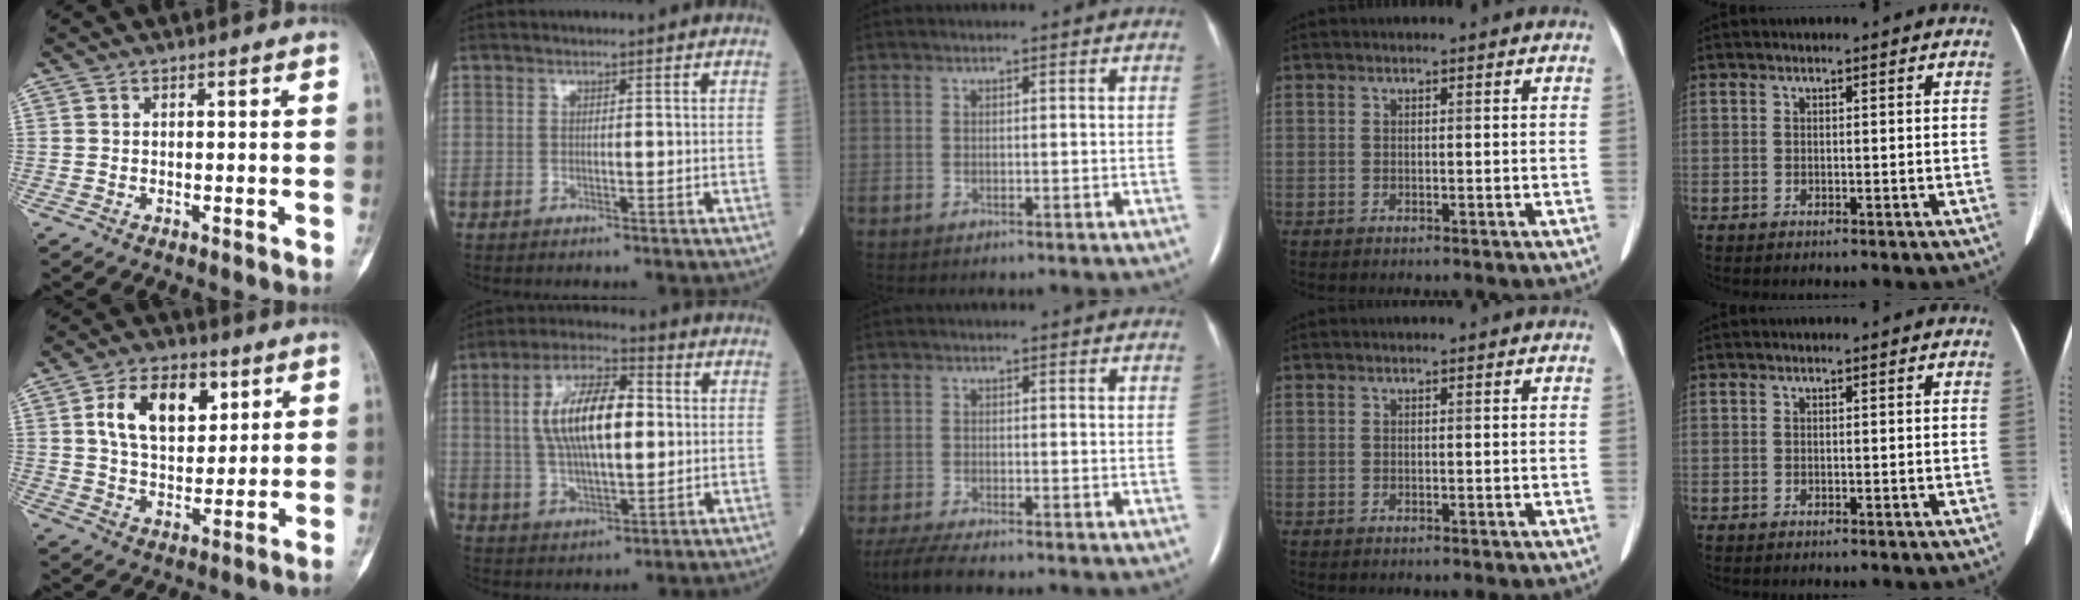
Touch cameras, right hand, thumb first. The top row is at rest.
{"thumb": {"total": 13.0, "force": [4.7, 7.8, 9.3], "torque": [-0.129, -0.012, 0.083]}, "index": {"total": 12.9, "force": [1.7, 4.6, 12.0], "torque": [-0.230, 0.017, 0.030]}, "middle": {"total": 5.0, "force": [-4.1, 0.3, 2.8], "torque": [-0.055, -0.017, -0.074]}}